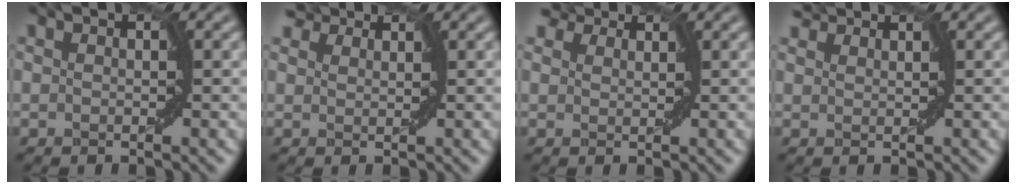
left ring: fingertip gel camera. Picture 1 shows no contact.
{"total": 3.4, "force": [2.9, 1.4, 1.1], "torque": [-0.028, 0.002, 0.049]}
{"total": 4.2, "force": [3.4, 2.0, 1.6], "torque": [-0.043, 0.009, 0.050]}
{"total": 2.2, "force": [2.1, 0.4, 0.4], "torque": [-0.009, 0.008, 0.036]}